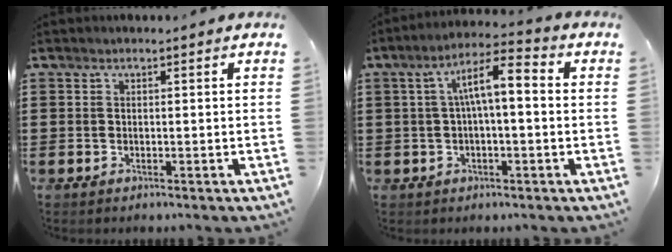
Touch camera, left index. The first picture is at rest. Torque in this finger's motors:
{"motor_torque": [1.19, -0.64, 0.71, 0.08]}